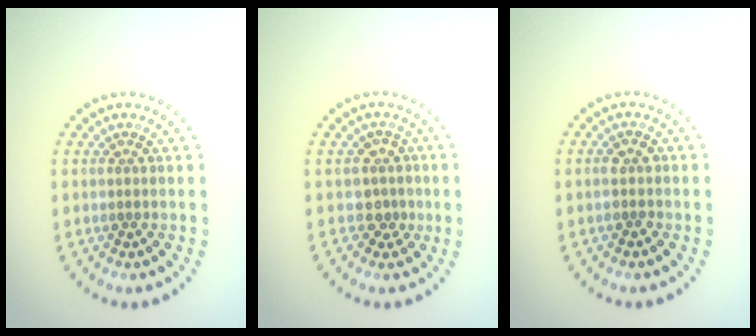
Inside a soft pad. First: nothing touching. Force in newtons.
{"total": 2.2, "press": 1.7, "slide": 1.4}
{"total": 1.4, "press": 1.4, "slide": 0.5}